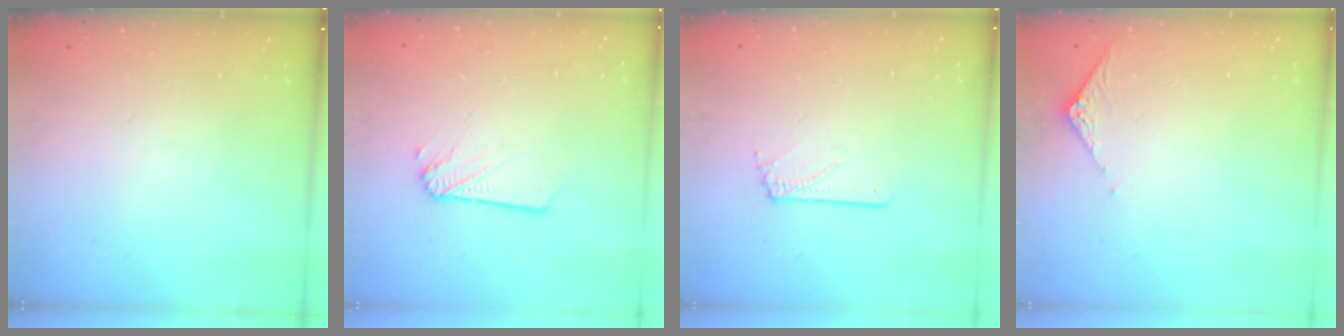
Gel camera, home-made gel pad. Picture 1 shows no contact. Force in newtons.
{"total": 2.0, "press": 2.0, "slide": 0.2}
{"total": 1.0, "press": 1.0, "slide": 0.1}
{"total": 3.2, "press": 3.2, "slide": 0.3}